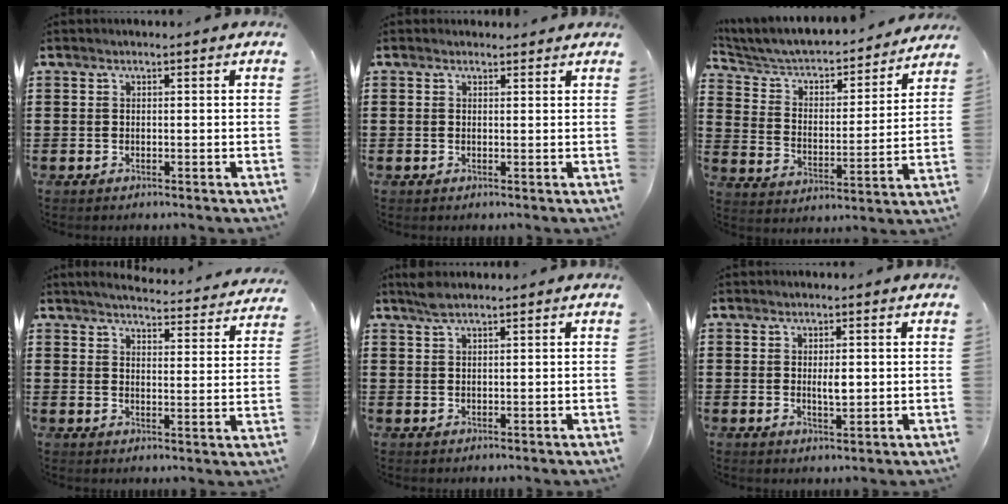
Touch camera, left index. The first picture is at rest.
{"total": 1.0, "force": [0.7, 0.6, -0.1], "torque": [0.000, 0.003, 0.014]}
{"total": 4.4, "force": [4.0, 1.4, 1.4], "torque": [-0.050, -0.039, 0.058]}
{"total": 4.2, "force": [4.0, -0.3, 0.9], "torque": [-0.027, -0.034, 0.065]}
{"total": 2.1, "force": [1.7, 0.4, 1.3], "torque": [-0.029, 0.002, 0.031]}
{"total": 2.6, "force": [0.2, 0.8, 2.4], "torque": [-0.039, -0.003, 0.001]}